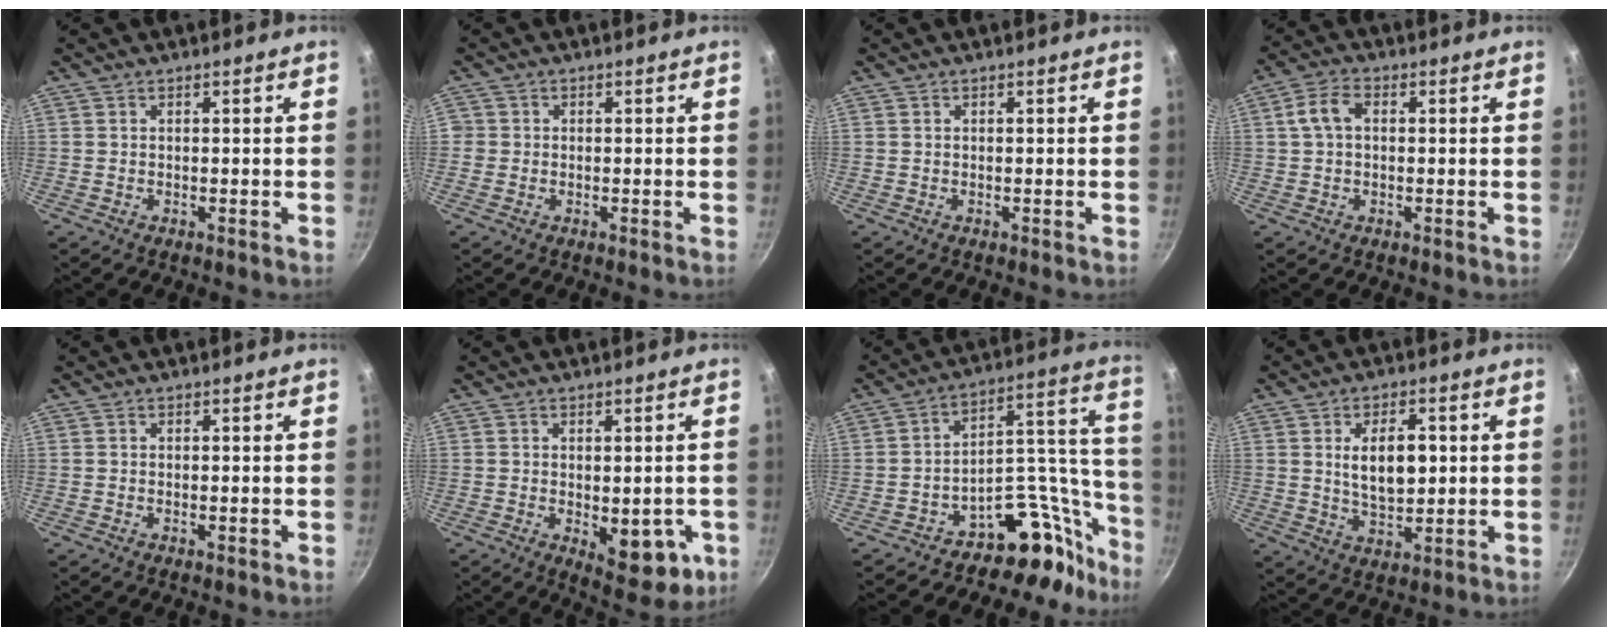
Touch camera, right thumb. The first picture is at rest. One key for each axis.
{"total": 1.7, "fx": -0.1, "fy": 1.6, "fz": 0.2, "tx": 0.007, "ty": 0.006, "tz": -0.005}
{"total": 0.0}
{"total": 5.0, "fx": 0.7, "fy": 3.2, "fz": 3.8, "tx": -0.078, "ty": 0.017, "tz": 0.009}
{"total": 0.5, "fx": -0.1, "fy": 0.2, "fz": 0.5, "tx": -0.009, "ty": -0.003, "tz": -0.002}
{"total": 9.6, "fx": -2.7, "fy": 4.7, "fz": 7.9, "tx": -0.078, "ty": -0.005, "tz": -0.024}
{"total": 14.3, "fx": -10.9, "fy": 6.5, "fz": 6.6, "tx": -0.015, "ty": 0.165, "tz": -0.168}
{"total": 9.0, "fx": 1.5, "fy": 4.8, "fz": 7.4, "tx": -0.103, "ty": -0.009, "tz": 0.033}